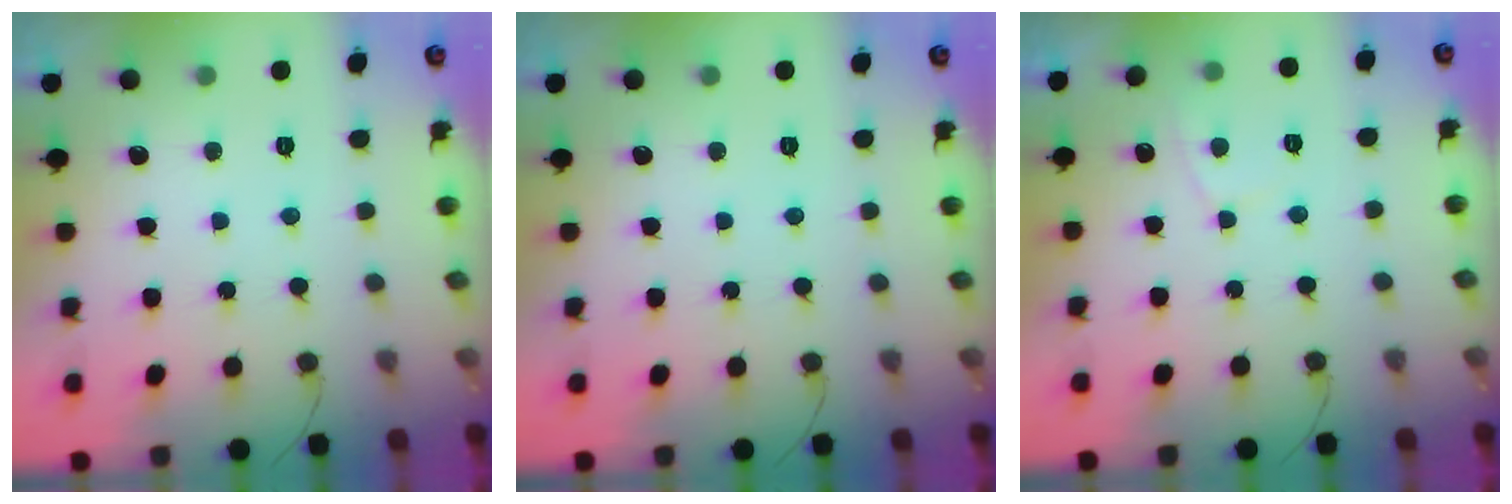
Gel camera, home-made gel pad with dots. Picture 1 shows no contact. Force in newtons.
{"total": 0.0}
{"total": 2.5, "press": 2.4, "slide": 0.6}